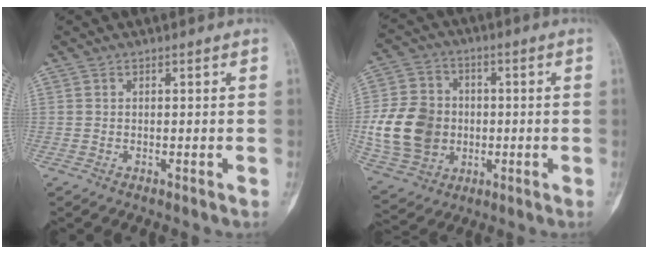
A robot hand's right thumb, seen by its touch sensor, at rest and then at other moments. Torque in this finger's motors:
{"motor_torque": [0.86, 0.86, 0.49, -0.44, 0.28]}